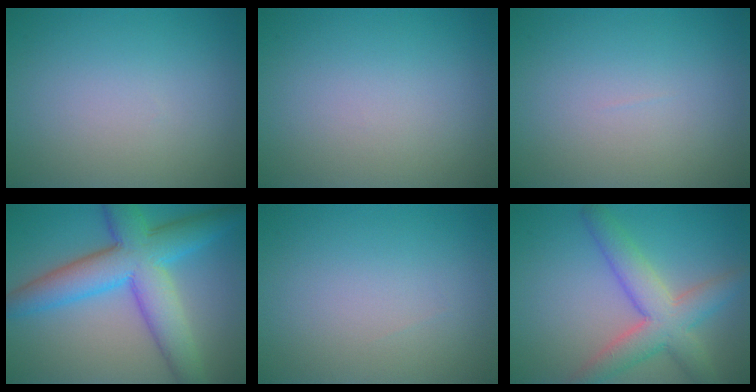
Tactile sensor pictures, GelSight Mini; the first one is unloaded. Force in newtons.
{"total": 0.0}
{"total": 0.0}
{"total": 9.2, "press": 9.2, "slide": 0.2}
{"total": 0.0}
{"total": 5.9, "press": 5.9, "slide": 0.4}